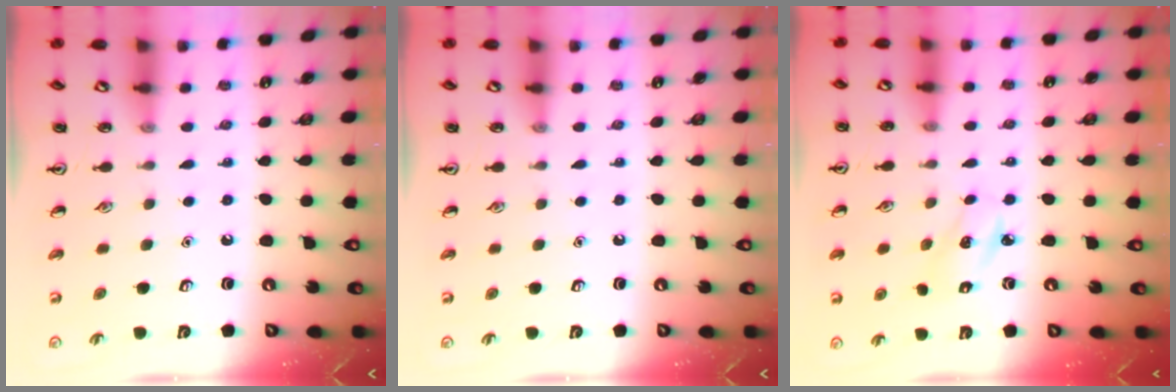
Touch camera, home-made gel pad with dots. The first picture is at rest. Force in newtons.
{"total": 0.0}
{"total": 3.3, "press": 3.2, "slide": 0.5}